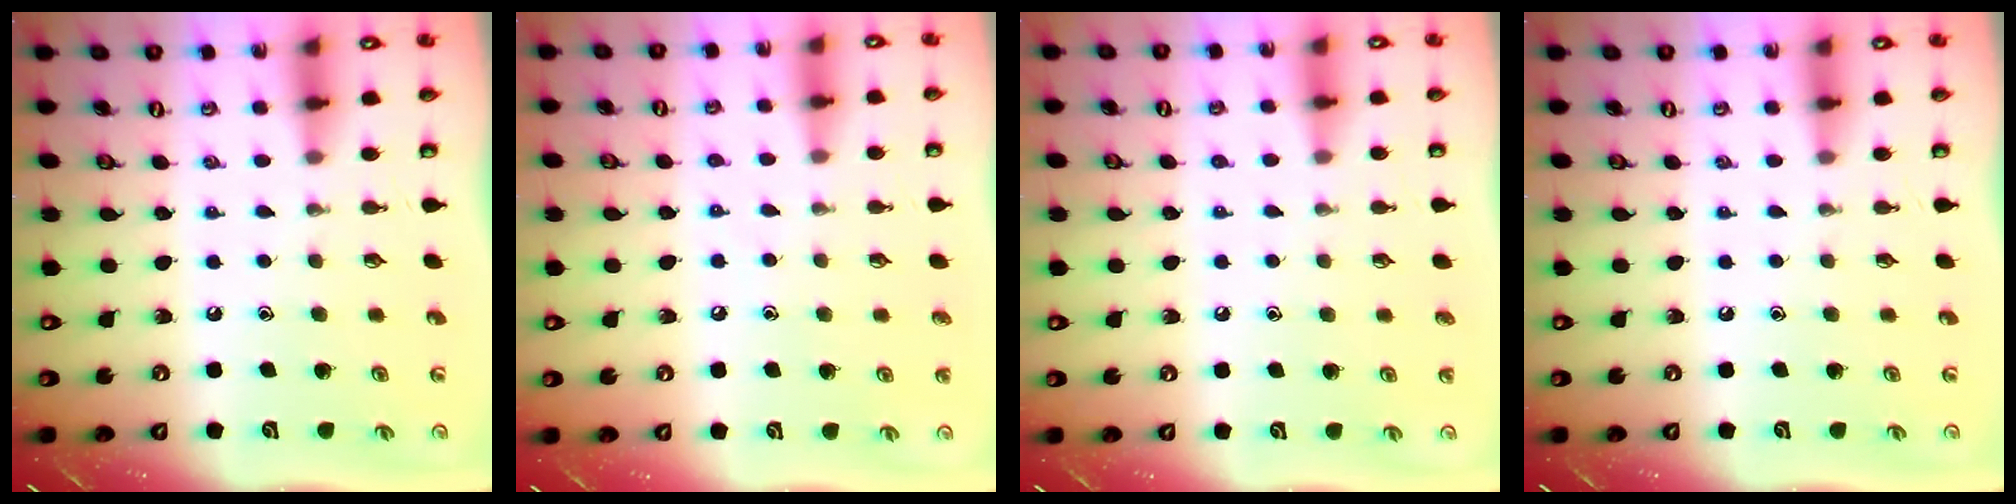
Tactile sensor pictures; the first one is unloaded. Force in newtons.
{"total": 4.3, "press": 4.3, "slide": 0.5}
{"total": 2.1, "press": 2.1, "slide": 0.2}
{"total": 0.0}